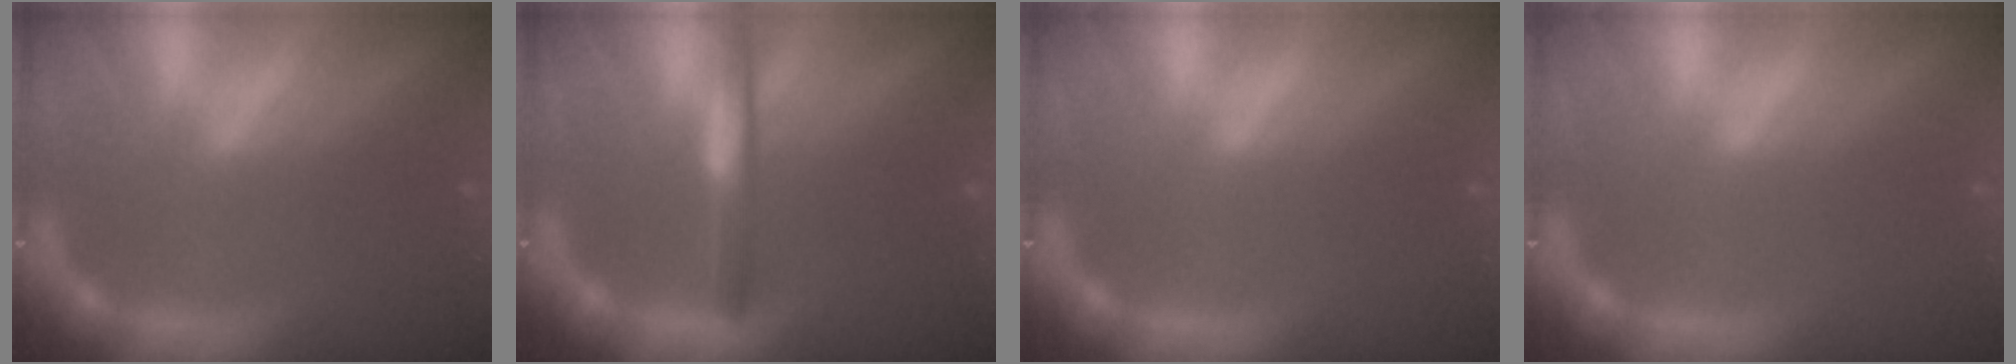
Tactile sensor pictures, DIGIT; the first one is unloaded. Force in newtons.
{"total": 3.0}
{"total": 0.0}
{"total": 0.0}